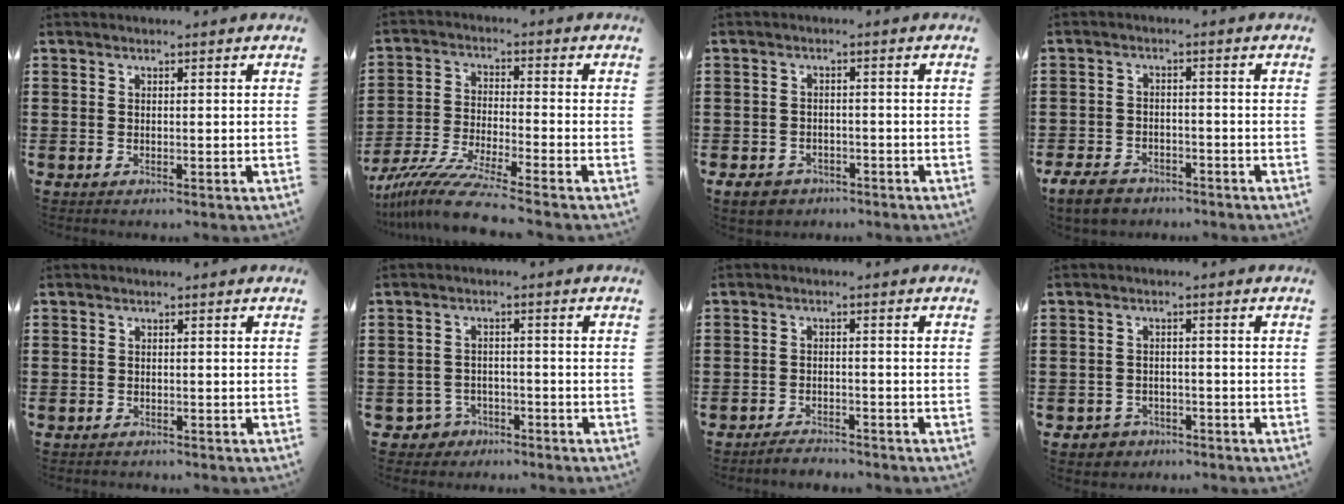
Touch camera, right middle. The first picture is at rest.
{"total": 8.1, "force": [-7.0, -0.1, 4.0], "torque": [-0.098, -0.013, -0.142]}
{"total": 2.9, "force": [-2.5, 1.3, 0.6], "torque": [-0.017, 0.006, -0.053]}
{"total": 4.3, "force": [-3.7, 1.5, 1.5], "torque": [-0.041, 0.003, -0.078]}
{"total": 0.8, "force": [-0.7, 0.4, -0.1], "torque": [0.002, 0.004, -0.016]}
{"total": 2.9, "force": [-2.4, 1.6, 0.3], "torque": [-0.021, 0.002, -0.055]}
{"total": 2.4, "force": [-2.4, 0.3, 0.1], "torque": [-0.008, 0.001, -0.050]}
{"total": 2.1, "force": [-1.8, 1.1, 0.0], "torque": [-0.007, 0.002, -0.039]}